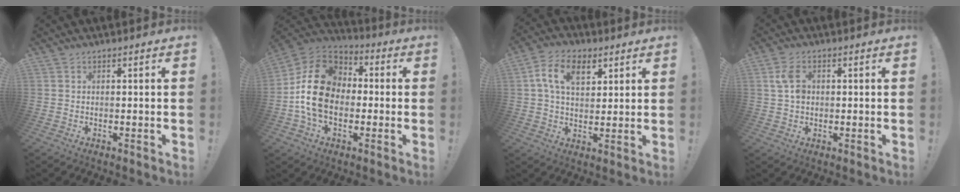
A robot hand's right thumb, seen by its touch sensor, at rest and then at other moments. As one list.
[{"total": 18.5, "force": [-1.0, 14.0, 12.0], "torque": [-0.213, 0.035, -0.006]}, {"total": 11.4, "force": [4.7, 7.1, 7.6], "torque": [-0.125, 0.003, 0.088]}, {"total": 5.3, "force": [1.0, 3.7, 3.7], "torque": [-0.062, 0.007, 0.020]}]